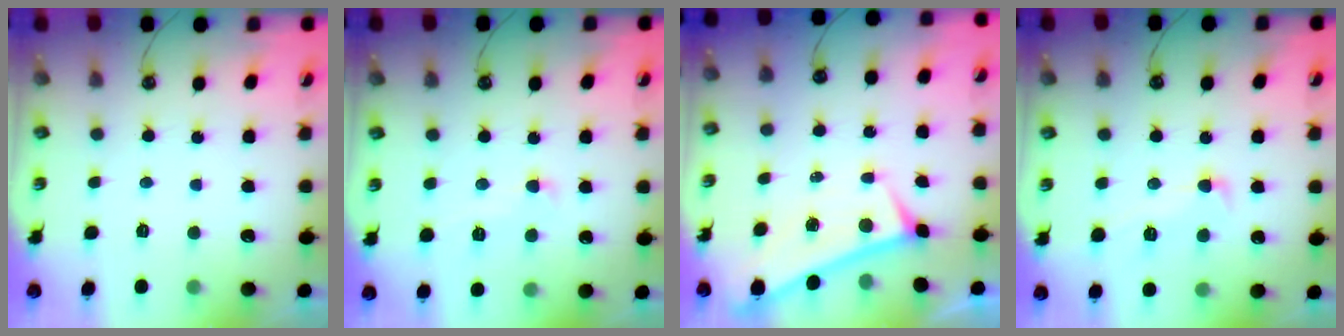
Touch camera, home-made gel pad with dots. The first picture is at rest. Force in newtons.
{"total": 1.3, "press": 1.2, "slide": 0.3}
{"total": 0.0}
{"total": 1.4, "press": 1.0, "slide": 1.0}